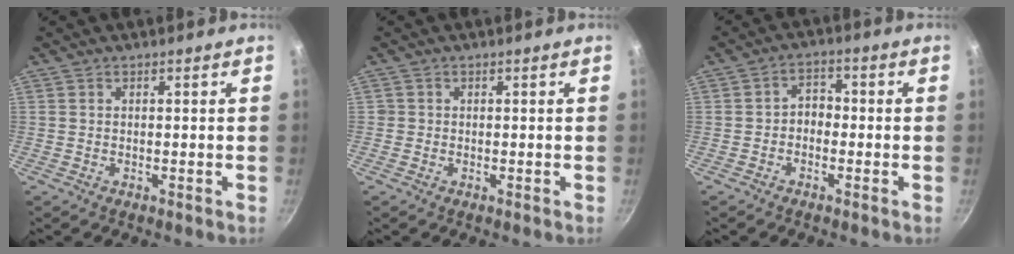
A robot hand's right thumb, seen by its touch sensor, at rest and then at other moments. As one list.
[{"total": 0.8, "force": [-0.2, 0.8, 0.1], "torque": [-0.001, 0.001, -0.005]}, {"total": 3.6, "force": [-1.0, 2.7, 2.2], "torque": [-0.015, 0.020, -0.025]}]